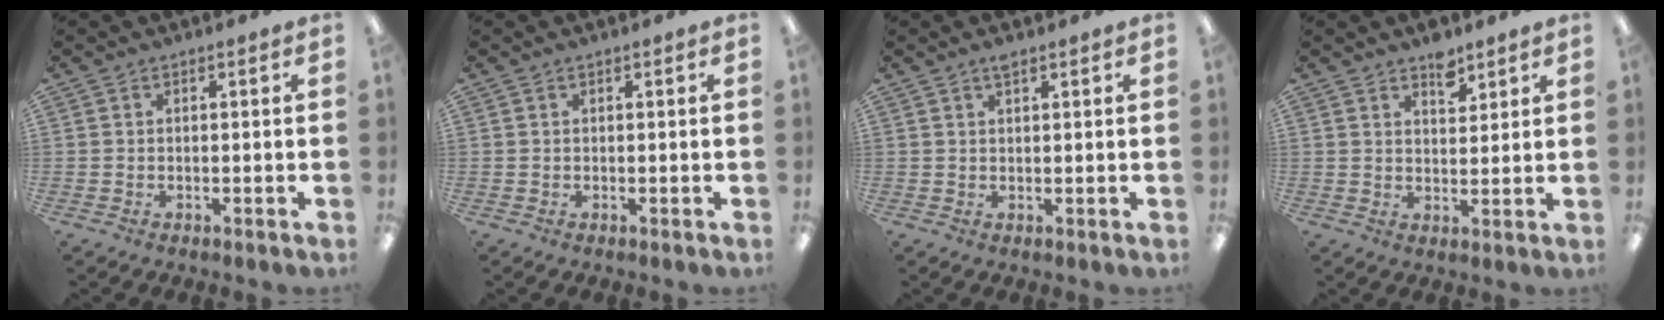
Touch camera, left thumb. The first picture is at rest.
{"total": 0.0}
{"total": 1.8, "force": [1.4, 0.4, 1.0], "torque": [-0.023, 0.002, 0.025]}
{"total": 5.4, "force": [4.2, 2.6, 2.2], "torque": [-0.013, -0.029, 0.070]}